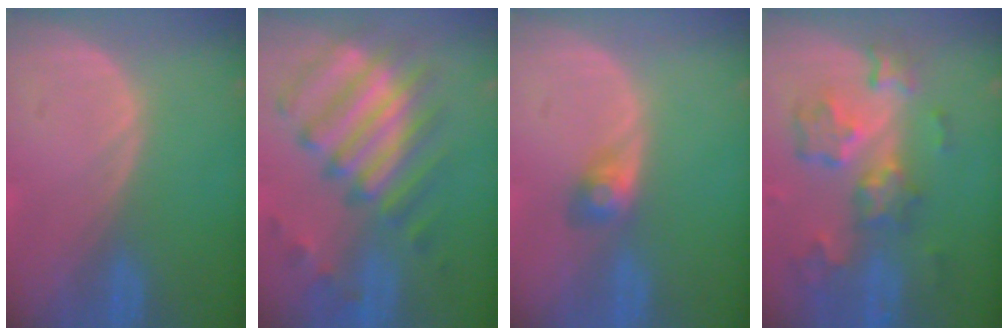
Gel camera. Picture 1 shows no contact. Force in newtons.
{"total": 10.7, "press": 10.2, "slide": 3.2}
{"total": 2.9, "press": 2.7, "slide": 1.0}
{"total": 8.9, "press": 7.9, "slide": 4.2}